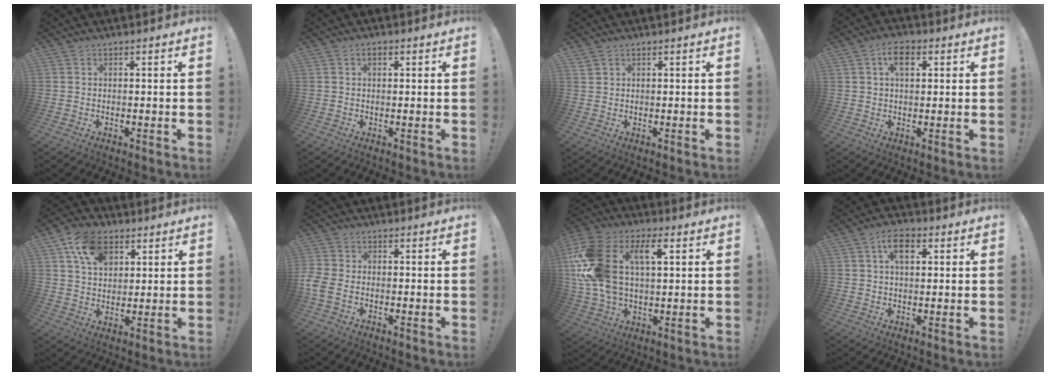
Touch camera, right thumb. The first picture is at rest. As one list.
[{"total": 1.5, "force": [0.6, 0.9, 1.0], "torque": [-0.018, 0.005, 0.009]}, {"total": 1.2, "force": [0.9, 0.8, 0.2], "torque": [-0.010, 0.002, 0.019]}, {"total": 6.3, "force": [2.4, 3.7, 4.5], "torque": [-0.070, 0.005, 0.041]}, {"total": 12.1, "force": [5.7, 8.7, 6.0], "torque": [-0.089, -0.012, 0.108]}, {"total": 4.8, "force": [-1.7, 3.1, 3.2], "torque": [-0.083, 0.004, -0.029]}, {"total": 19.4, "force": [4.9, 11.9, 14.5], "torque": [-0.305, -0.006, 0.081]}, {"total": 6.7, "force": [2.4, 3.9, 4.9], "torque": [-0.077, 0.005, 0.041]}]